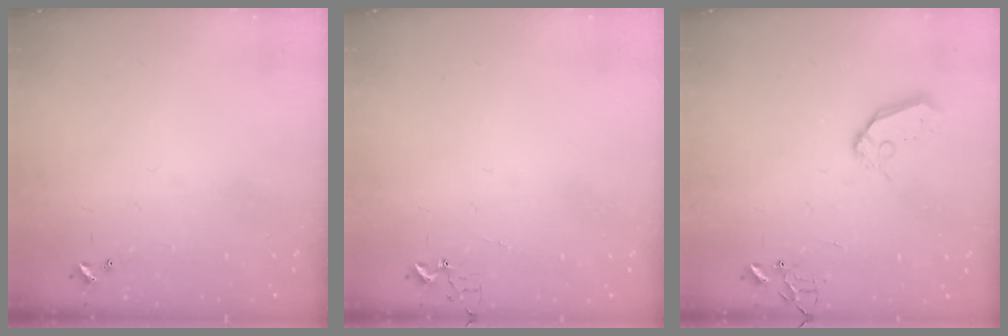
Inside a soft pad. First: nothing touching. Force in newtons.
{"total": 2.9, "press": 2.9, "slide": 0.3}
{"total": 8.6, "press": 8.6, "slide": 0.7}